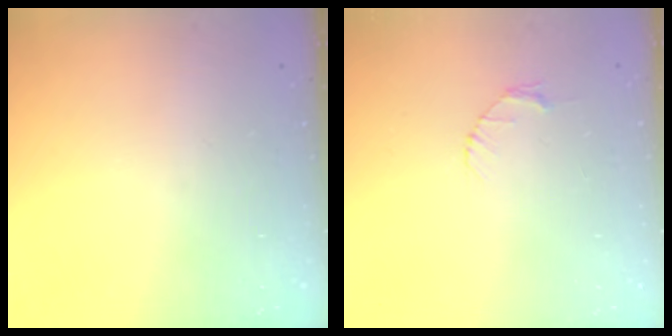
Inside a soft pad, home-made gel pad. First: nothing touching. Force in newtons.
{"total": 2.6, "press": 2.6, "slide": 0.3}